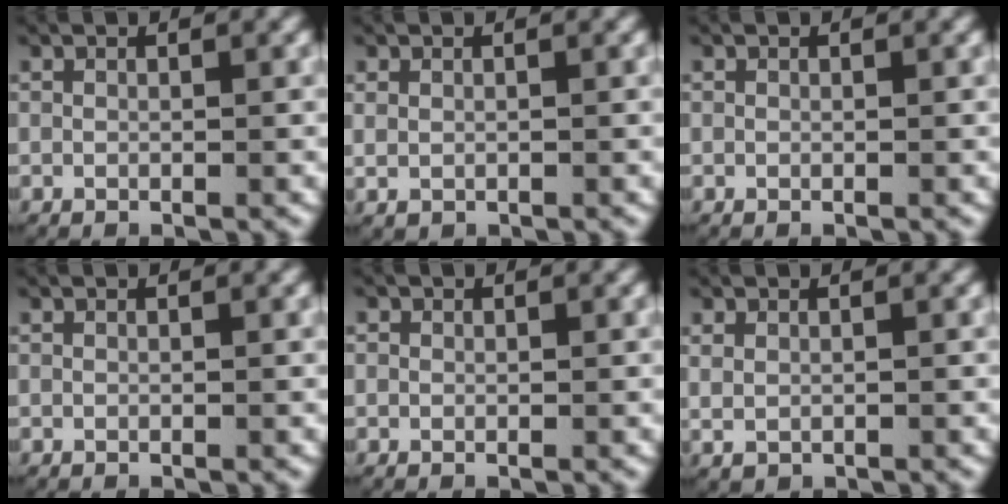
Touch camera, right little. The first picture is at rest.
{"total": 1.5, "force": [0.3, 1.3, 0.8], "torque": [-0.025, -0.003, 0.012]}
{"total": 0.0}
{"total": 0.0}
{"total": 0.7, "force": [0.2, 0.7, 0.2], "torque": [-0.004, -0.001, 0.003]}
{"total": 1.9, "force": [0.4, 1.6, 1.1], "torque": [-0.029, -0.002, 0.015]}